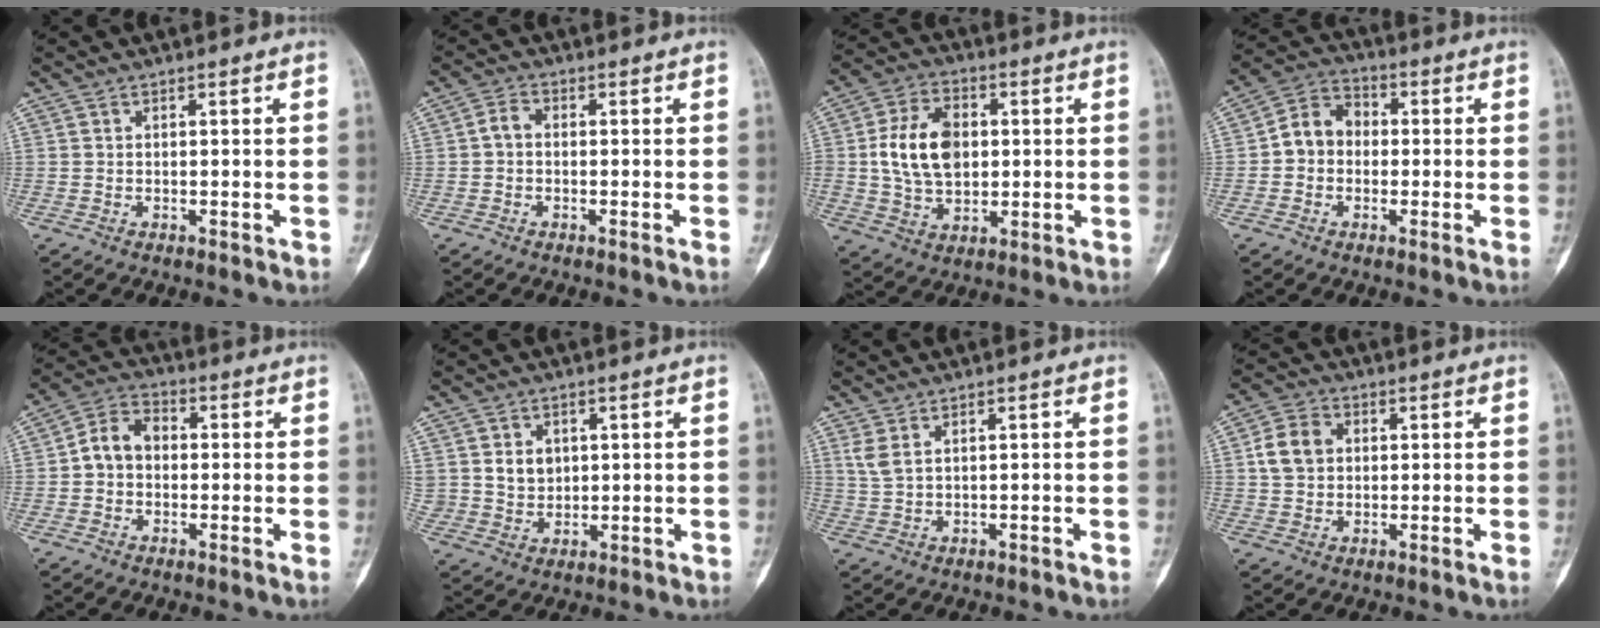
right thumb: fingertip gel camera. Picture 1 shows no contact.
{"total": 2.4, "force": [-0.3, 1.4, 1.9], "torque": [-0.036, 0.003, -0.017]}
{"total": 13.1, "force": [1.2, 9.0, 9.5], "torque": [-0.155, 0.006, 0.024]}
{"total": 7.4, "force": [-0.4, 6.1, 4.2], "torque": [-0.055, 0.029, -0.025]}
{"total": 6.8, "force": [-0.3, 5.2, 4.4], "torque": [-0.066, 0.024, -0.022]}
{"total": 5.1, "force": [1.4, 4.3, 2.4], "torque": [-0.023, -0.009, 0.033]}
{"total": 2.6, "force": [1.0, 1.0, 2.2], "torque": [-0.053, 0.006, 0.029]}
{"total": 6.6, "force": [1.1, 5.1, 4.0], "torque": [-0.067, 0.011, 0.015]}